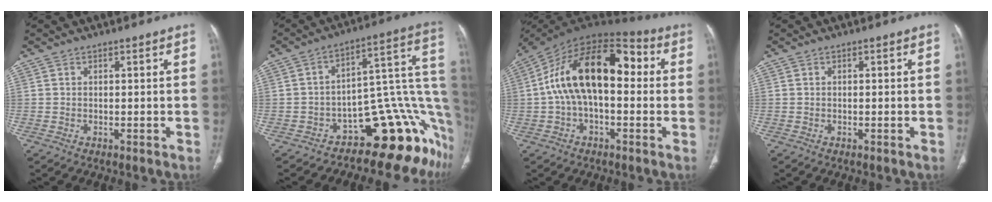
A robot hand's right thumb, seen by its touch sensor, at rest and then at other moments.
{"total": 20.6, "force": [-10.0, 9.6, 15.2], "torque": [-0.064, 0.132, -0.125]}
{"total": 19.2, "force": [1.4, 10.2, 16.2], "torque": [-0.267, 0.053, 0.013]}
{"total": 0.0}